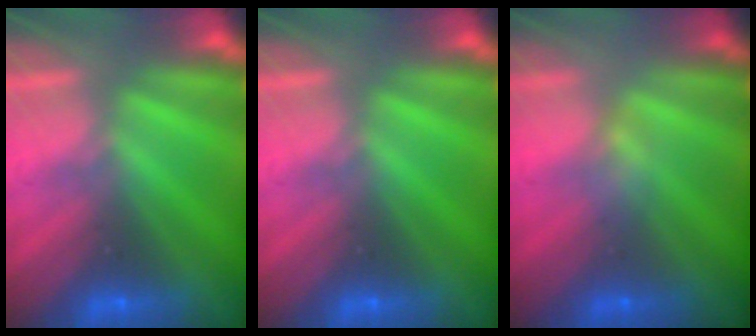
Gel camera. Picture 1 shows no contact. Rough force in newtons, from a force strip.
{"total": 0.0}
{"total": 2.4}